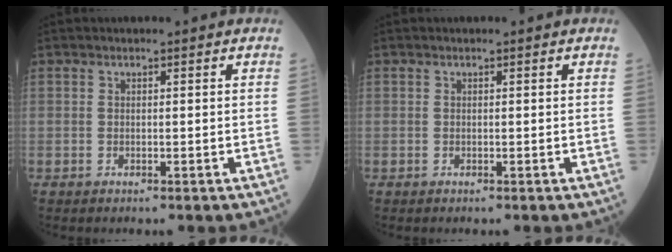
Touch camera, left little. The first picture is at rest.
{"total": 0.0}